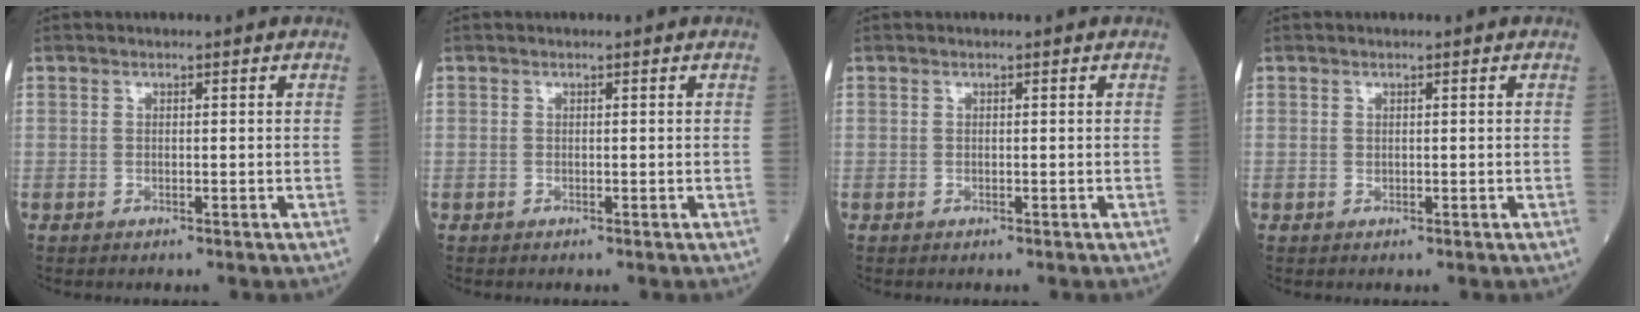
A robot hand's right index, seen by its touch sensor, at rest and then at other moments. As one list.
[{"total": 0.0}, {"total": 0.0}, {"total": 0.0}]